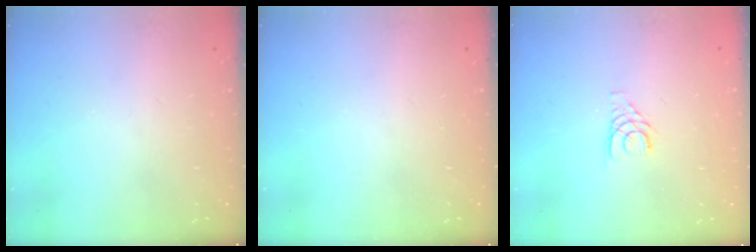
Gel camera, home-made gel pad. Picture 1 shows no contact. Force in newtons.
{"total": 0.0}
{"total": 3.6, "press": 3.6, "slide": 0.3}